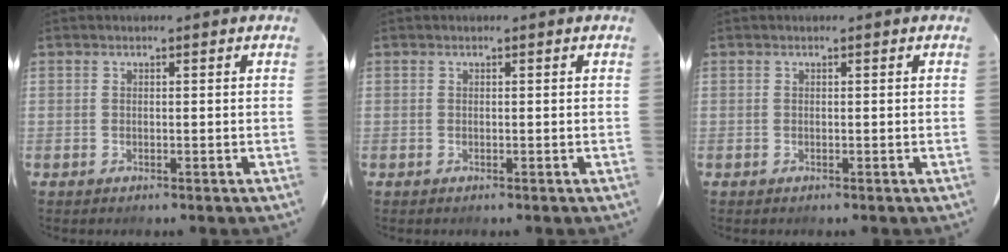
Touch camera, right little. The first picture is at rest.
{"total": 0.0}
{"total": 0.0}